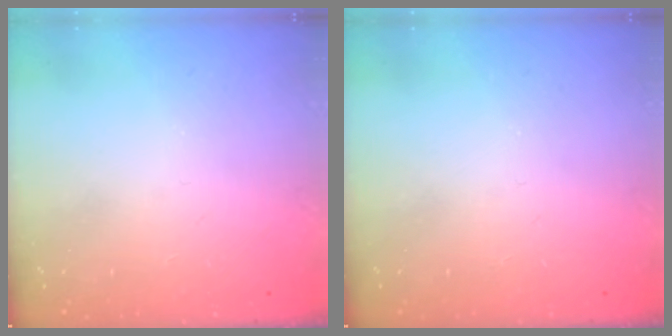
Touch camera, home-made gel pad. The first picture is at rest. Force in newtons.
{"total": 0.0}